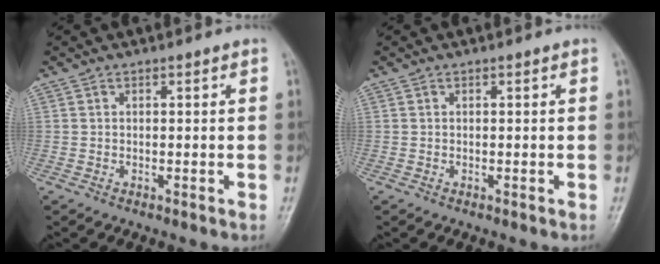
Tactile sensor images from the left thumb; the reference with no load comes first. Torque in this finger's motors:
{"motor_torque": [0.01, 0.01, -0.08, -0.11, 0.00]}